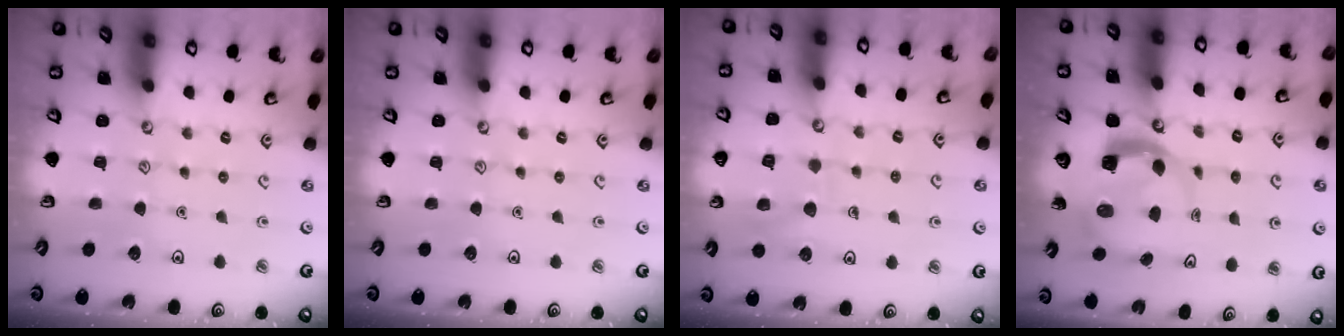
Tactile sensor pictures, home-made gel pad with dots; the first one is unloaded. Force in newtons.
{"total": 0.0}
{"total": 8.8, "press": 8.7, "slide": 0.7}
{"total": 6.2, "press": 6.2, "slide": 0.6}